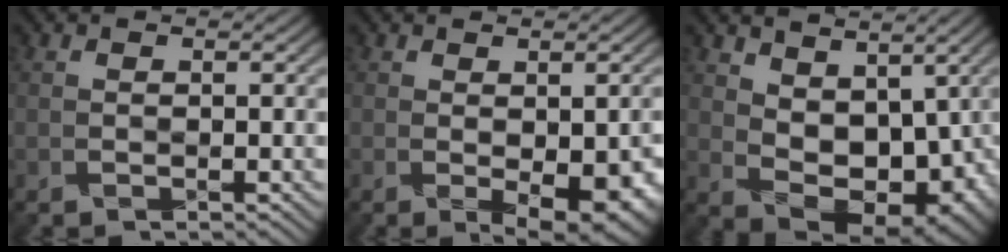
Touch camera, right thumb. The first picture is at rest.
{"total": 6.4, "force": [-1.9, 2.6, 5.6], "torque": [-0.077, -0.010, -0.013]}
{"total": 8.9, "force": [2.6, 5.8, 6.2], "torque": [-0.103, -0.005, 0.053]}